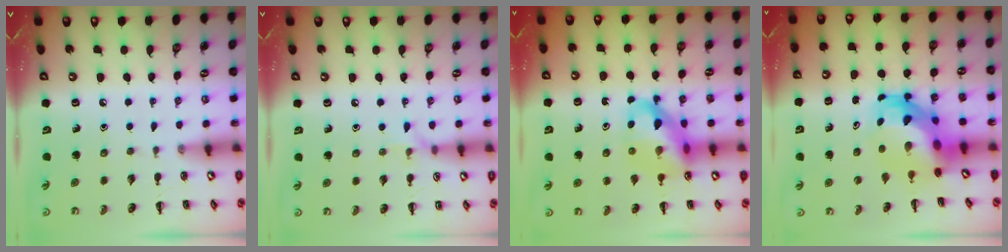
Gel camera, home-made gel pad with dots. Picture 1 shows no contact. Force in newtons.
{"total": 5.4, "press": 5.2, "slide": 1.5}
{"total": 13.8, "press": 13.3, "slide": 3.6}
{"total": 6.9, "press": 6.7, "slide": 1.8}